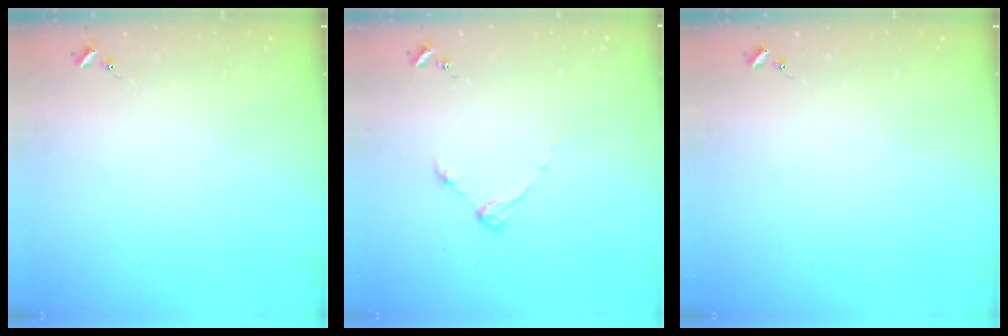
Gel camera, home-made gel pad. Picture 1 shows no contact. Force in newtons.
{"total": 3.7, "press": 3.7, "slide": 0.4}
{"total": 0.0}